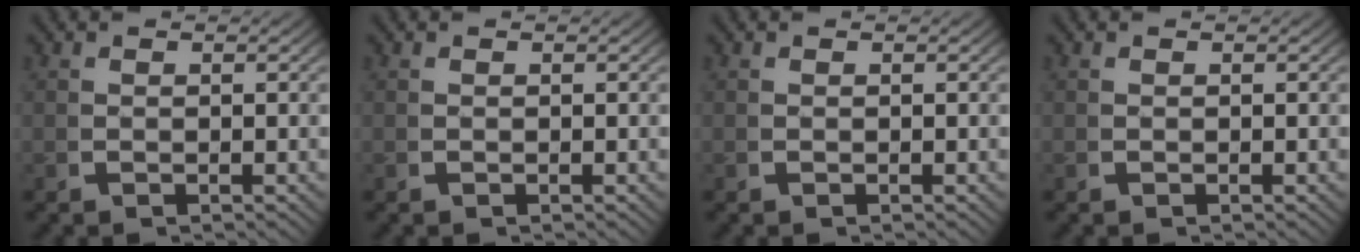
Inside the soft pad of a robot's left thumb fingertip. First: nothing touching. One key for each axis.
{"total": 0.0}
{"total": 0.0}
{"total": 0.0}